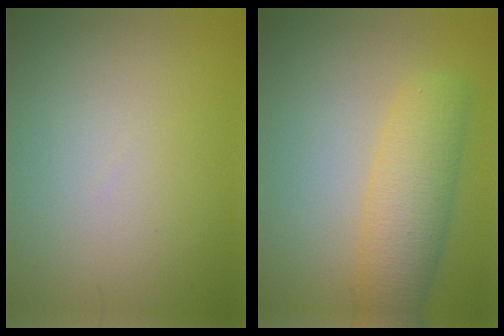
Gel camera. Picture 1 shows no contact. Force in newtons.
{"total": 5.4, "press": 5.4, "slide": 0.2}